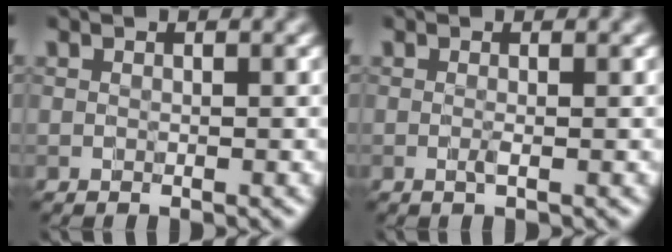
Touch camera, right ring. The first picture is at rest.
{"total": 0.8, "force": [-0.1, 0.1, 0.8], "torque": [-0.016, -0.004, -0.004]}